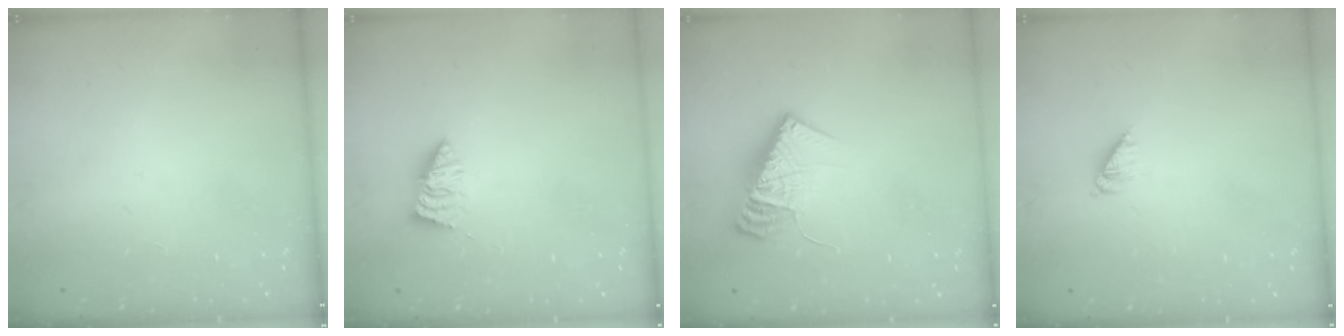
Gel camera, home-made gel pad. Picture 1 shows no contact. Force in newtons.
{"total": 2.0, "press": 2.0, "slide": 0.2}
{"total": 13.0, "press": 12.9, "slide": 1.3}
{"total": 3.2, "press": 3.2, "slide": 0.4}